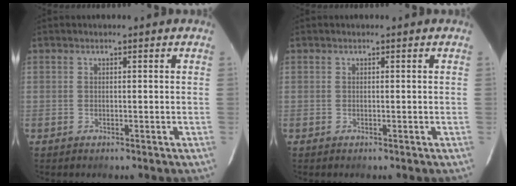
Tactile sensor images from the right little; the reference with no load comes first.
{"total": 0.0}